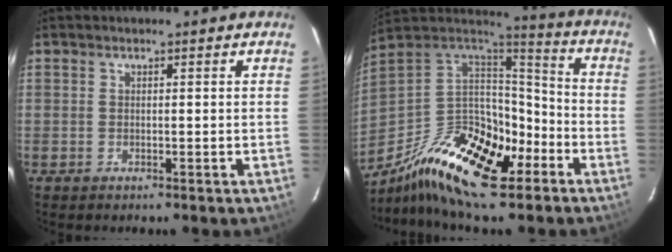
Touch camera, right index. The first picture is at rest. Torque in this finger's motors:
{"motor_torque": [1.66, -0.47, 0.90, 0.21]}